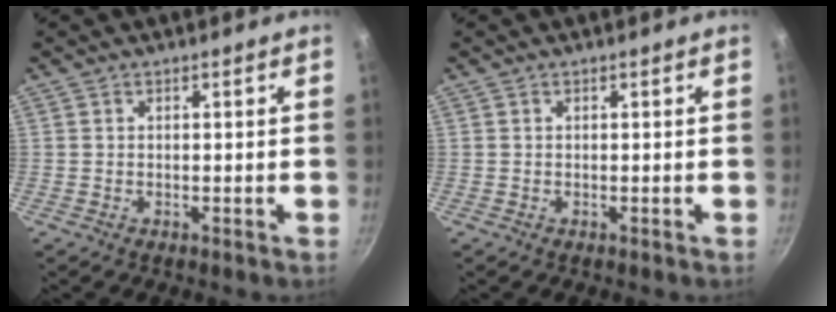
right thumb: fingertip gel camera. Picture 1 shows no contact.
{"total": 0.0}